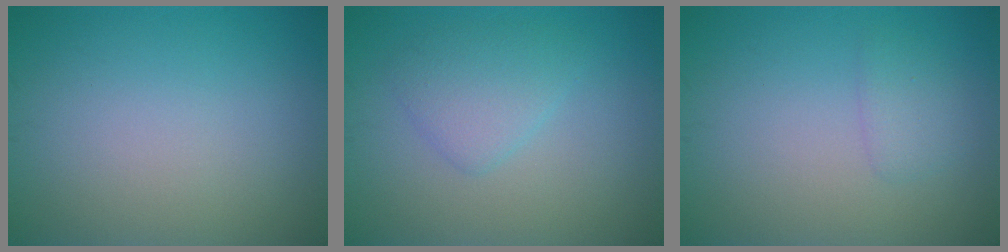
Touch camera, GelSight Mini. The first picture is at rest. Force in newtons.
{"total": 2.6, "press": 2.6, "slide": 0.2}
{"total": 1.4, "press": 1.4, "slide": 0.1}